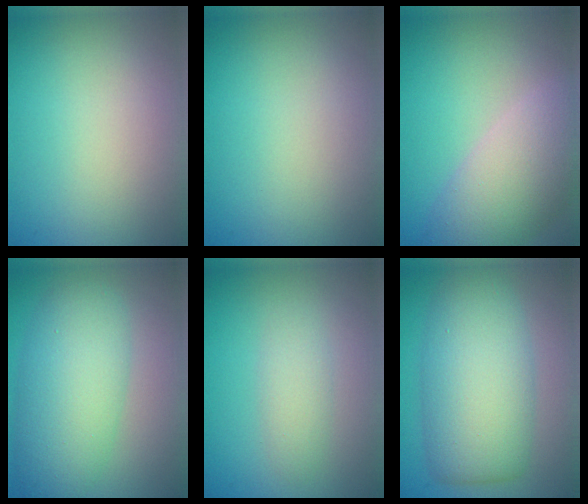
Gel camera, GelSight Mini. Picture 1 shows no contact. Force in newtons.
{"total": 0.0}
{"total": 6.9, "press": 6.9, "slide": 0.9}
{"total": 6.9, "press": 6.9, "slide": 0.1}
{"total": 2.0, "press": 2.0, "slide": 0.1}
{"total": 8.3, "press": 8.3, "slide": 0.4}